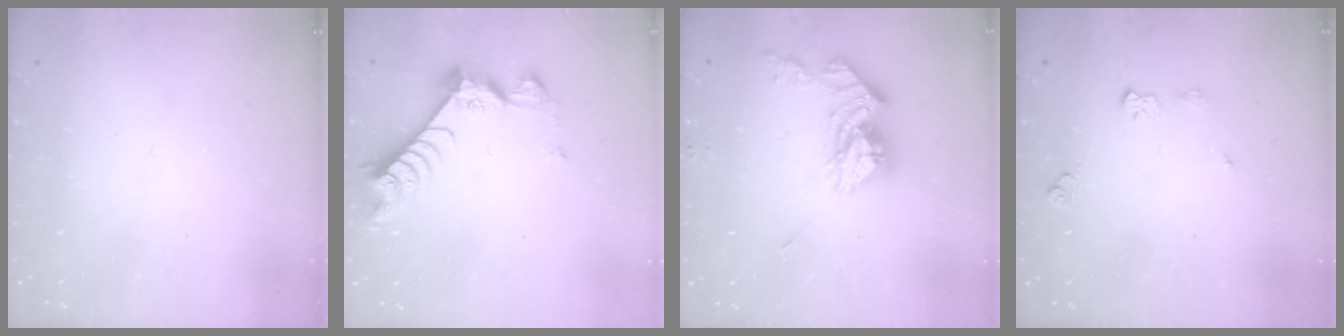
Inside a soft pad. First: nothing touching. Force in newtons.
{"total": 8.6, "press": 8.5, "slide": 0.7}
{"total": 12.3, "press": 12.2, "slide": 1.0}
{"total": 5.9, "press": 5.9, "slide": 0.8}